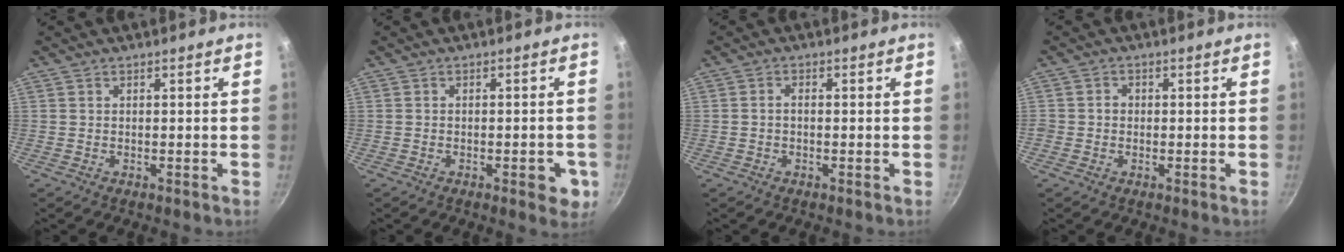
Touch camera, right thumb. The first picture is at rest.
{"total": 4.7, "force": [-1.7, 2.1, 3.9], "torque": [-0.032, 0.006, -0.020]}
{"total": 1.4, "force": [-0.3, 0.9, 1.0], "torque": [-0.017, 0.009, -0.006]}
{"total": 1.8, "force": [-0.3, 1.7, 0.6], "torque": [-0.003, 0.006, -0.008]}